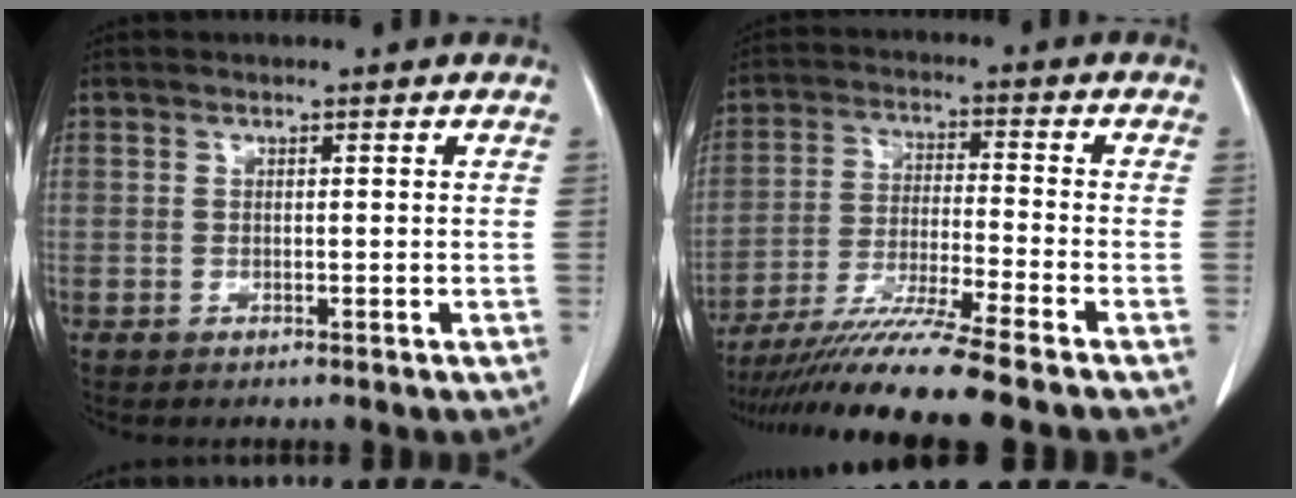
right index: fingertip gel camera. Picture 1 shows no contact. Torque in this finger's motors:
{"motor_torque": [1.50, -0.64, 0.89, 0.21]}